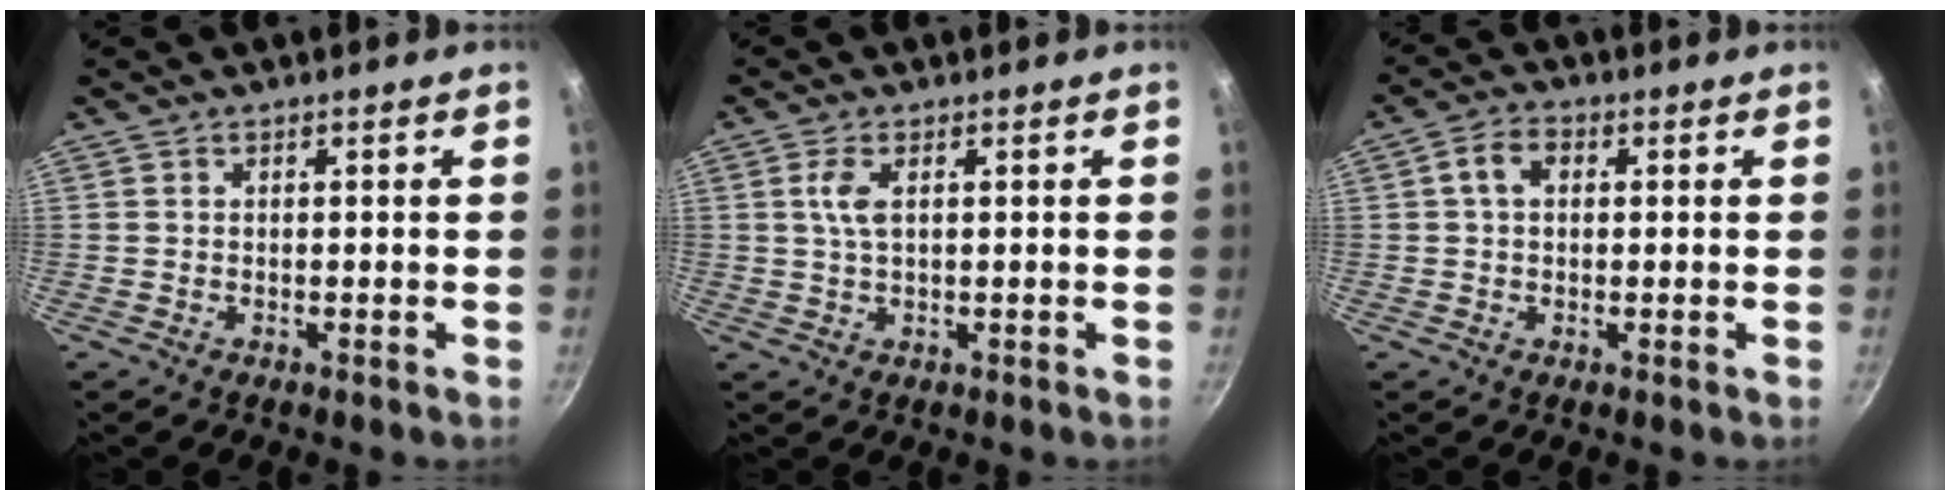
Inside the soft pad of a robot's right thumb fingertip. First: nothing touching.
{"total": 3.4, "force": [0.8, 1.5, 3.0], "torque": [-0.064, 0.002, 0.017]}
{"total": 4.5, "force": [0.8, 3.2, 3.0], "torque": [-0.048, 0.010, 0.007]}